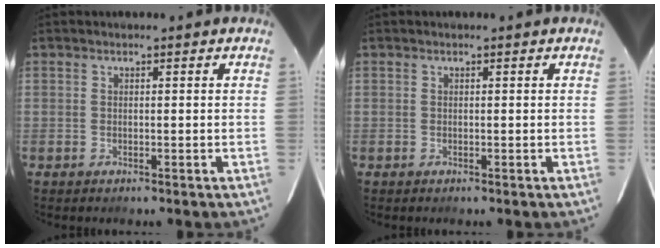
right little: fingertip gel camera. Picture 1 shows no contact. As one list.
[{"total": 0.0}]